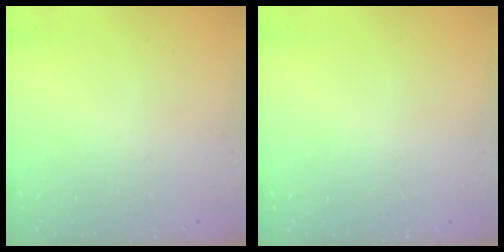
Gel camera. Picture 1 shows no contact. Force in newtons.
{"total": 0.0}